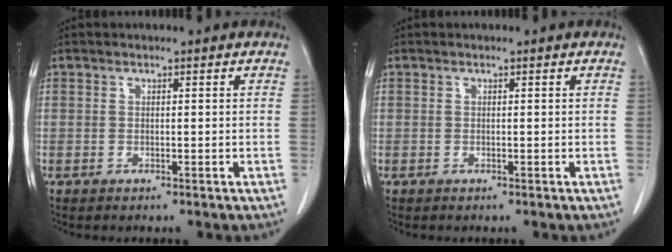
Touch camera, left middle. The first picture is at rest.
{"total": 0.0}